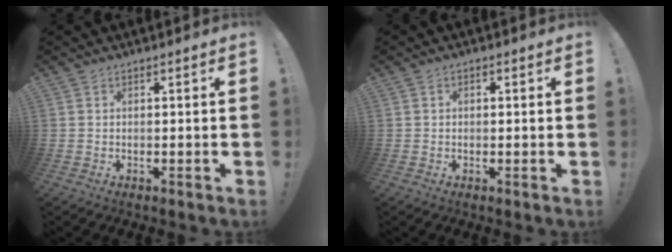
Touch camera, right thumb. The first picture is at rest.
{"total": 0.9, "force": [-0.2, 0.6, 0.6], "torque": [-0.007, 0.001, -0.006]}